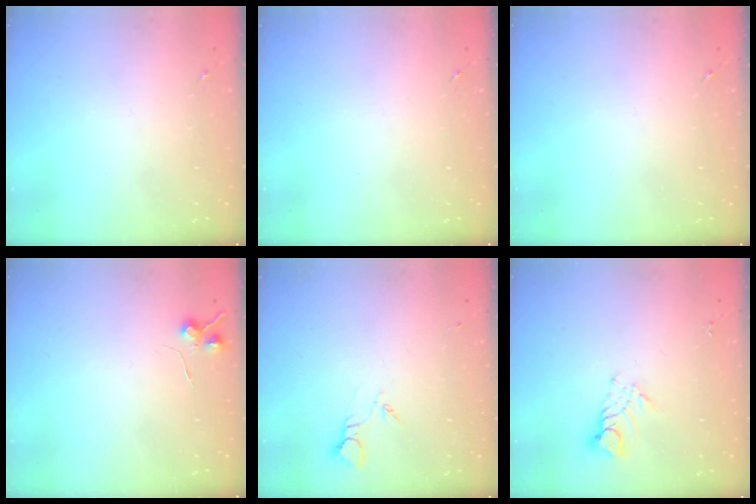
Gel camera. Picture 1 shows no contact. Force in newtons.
{"total": 0.0}
{"total": 0.0}
{"total": 6.1, "press": 6.1, "slide": 0.8}
{"total": 2.7, "press": 2.7, "slide": 0.3}
{"total": 5.8, "press": 5.8, "slide": 0.3}